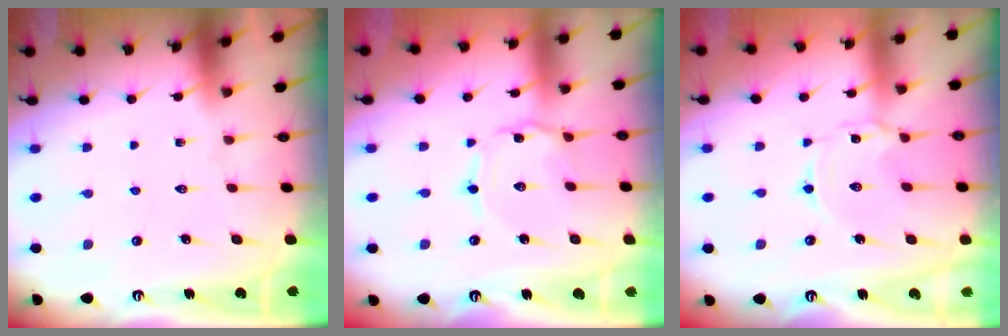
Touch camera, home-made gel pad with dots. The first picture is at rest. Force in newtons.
{"total": 0.8, "press": 0.8, "slide": 0.2}
{"total": 1.7, "press": 1.7, "slide": 0.3}